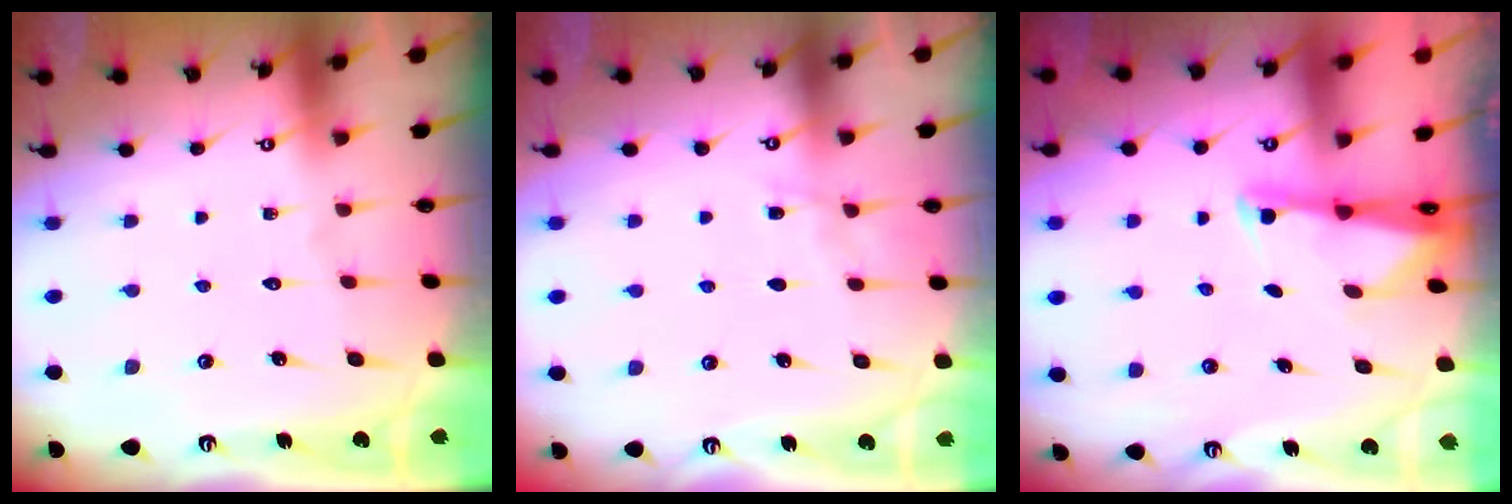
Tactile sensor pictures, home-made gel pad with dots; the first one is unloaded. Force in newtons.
{"total": 3.5, "press": 3.5, "slide": 0.4}
{"total": 1.8, "press": 1.8, "slide": 0.4}